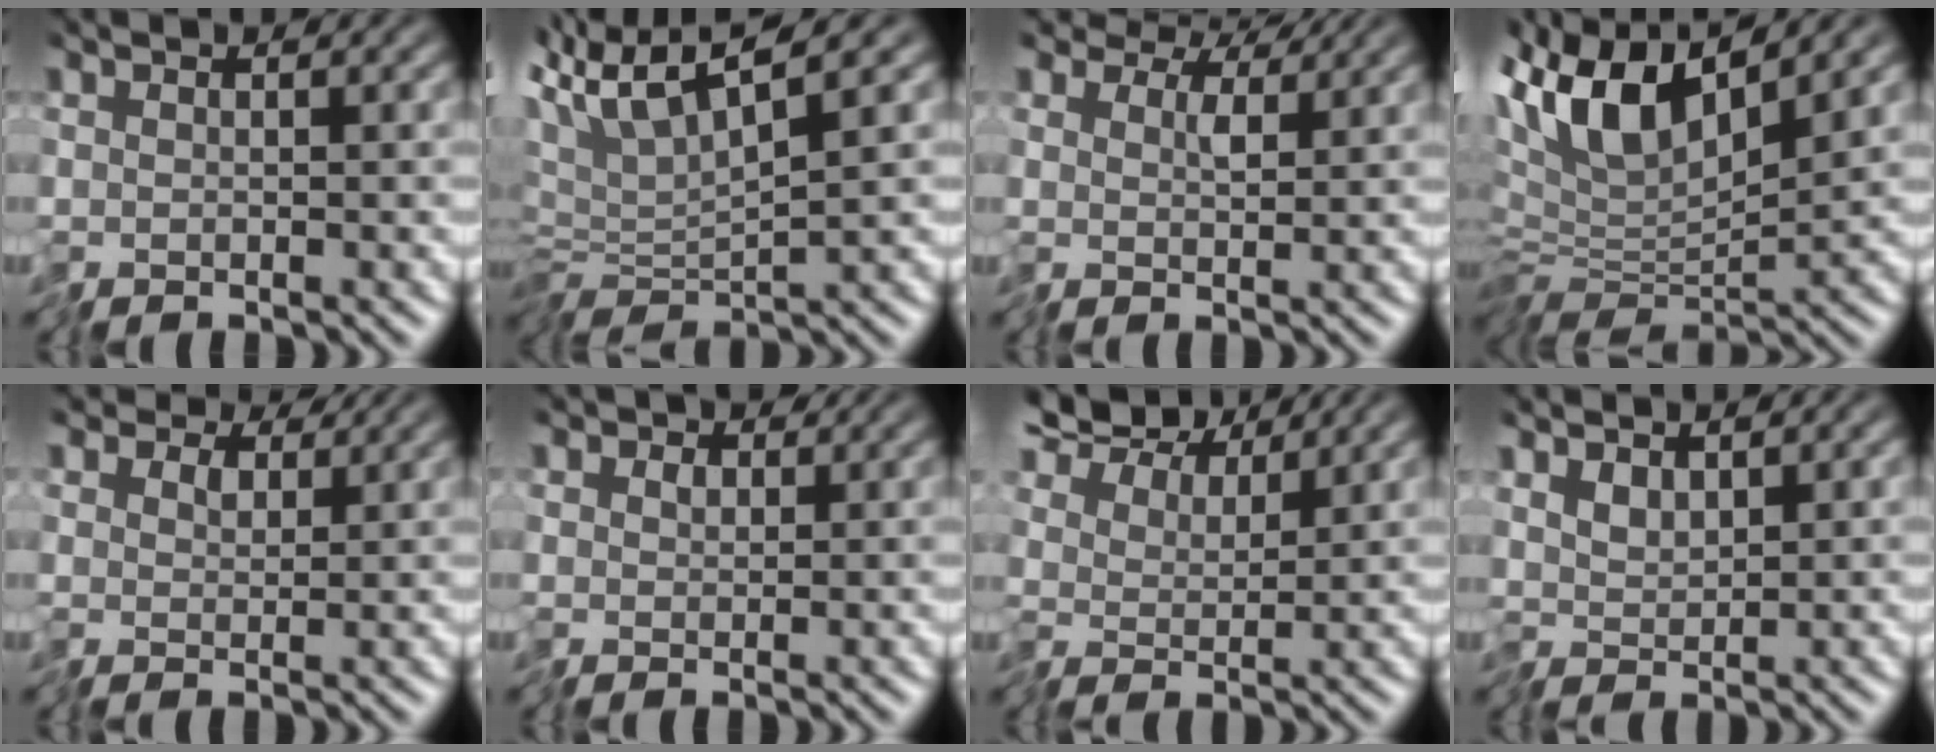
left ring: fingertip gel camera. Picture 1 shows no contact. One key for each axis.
{"total": 5.0, "fx": 1.8, "fy": 1.0, "fz": 4.6, "tx": -0.098, "ty": 0.007, "tz": 0.030}
{"total": 4.7, "fx": 3.6, "fy": 2.2, "fz": 2.1, "tx": -0.048, "ty": 0.009, "tz": 0.049}
{"total": 7.7, "fx": 2.9, "fy": 3.5, "fz": 6.2, "tx": -0.123, "ty": 0.009, "tz": 0.047}
{"total": 3.1, "fx": 2.4, "fy": 1.8, "fz": 1.0, "tx": -0.028, "ty": 0.005, "tz": 0.030}
{"total": 1.3, "fx": 0.8, "fy": 1.0, "fz": 0.4, "tx": -0.013, "ty": 0.002, "tz": 0.009}
{"total": 7.4, "fx": 6.1, "fy": 2.9, "fz": 3.0, "tx": -0.076, "ty": 0.021, "tz": 0.091}
{"total": 1.3, "fx": 1.0, "fy": 0.3, "fz": 0.8, "tx": -0.019, "ty": 0.002, "tz": 0.020}